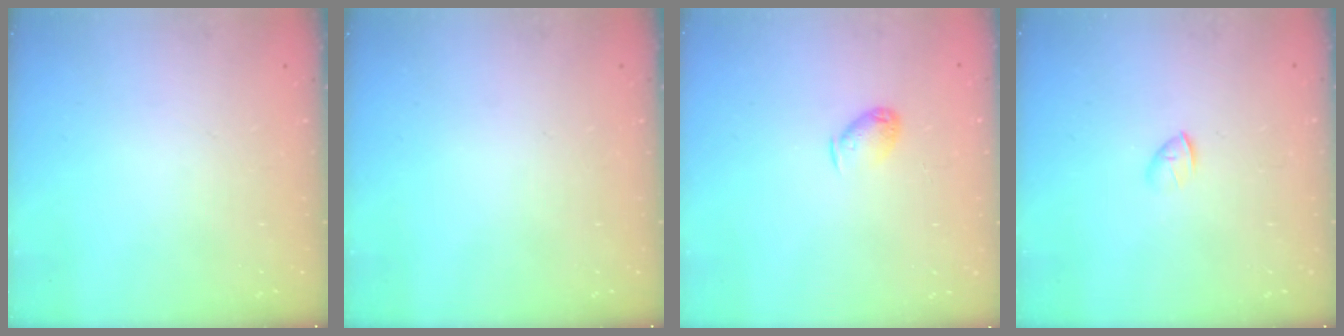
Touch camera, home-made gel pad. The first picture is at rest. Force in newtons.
{"total": 0.0}
{"total": 6.5, "press": 6.4, "slide": 1.3}
{"total": 1.7, "press": 1.6, "slide": 0.6}